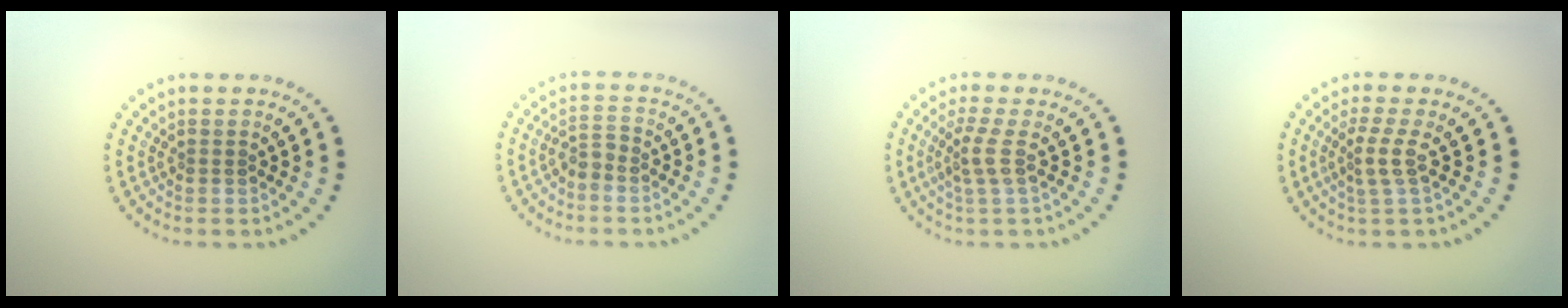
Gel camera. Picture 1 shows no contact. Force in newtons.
{"total": 1.5, "press": 1.3, "slide": 0.7}
{"total": 2.4, "press": 1.6, "slide": 1.8}
{"total": 2.2, "press": 1.5, "slide": 1.6}